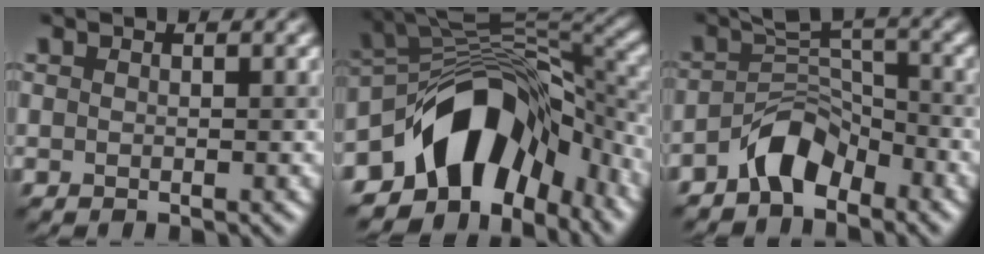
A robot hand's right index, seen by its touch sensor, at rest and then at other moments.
{"total": 12.2, "force": [-5.9, 7.8, 7.3], "torque": [-0.097, 0.014, -0.116]}
{"total": 4.0, "force": [-2.9, 1.9, 2.0], "torque": [-0.027, 0.015, -0.058]}